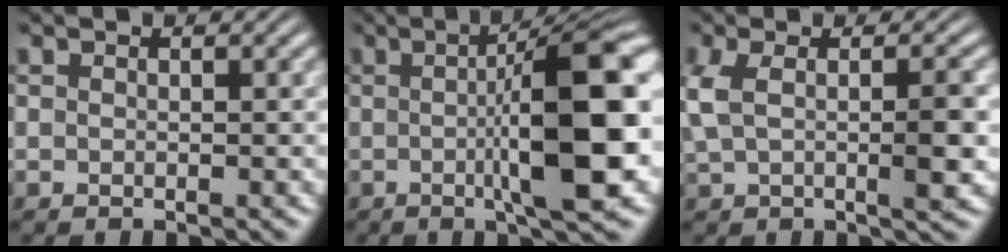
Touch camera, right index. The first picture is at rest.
{"total": 10.9, "force": [-0.4, 2.2, 10.6], "torque": [-0.135, 0.005, -0.009]}
{"total": 4.1, "force": [0.2, 1.5, 3.9], "torque": [-0.084, -0.002, 0.008]}